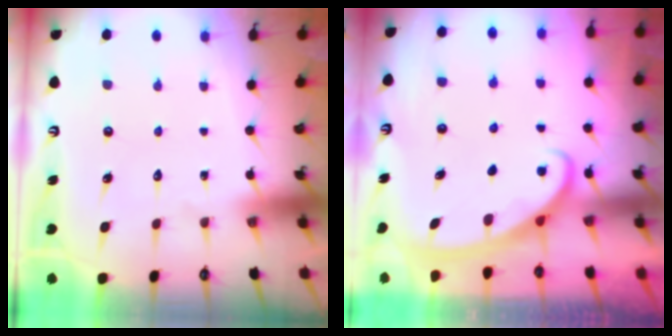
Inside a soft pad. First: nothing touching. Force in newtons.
{"total": 2.8, "press": 2.8, "slide": 0.4}